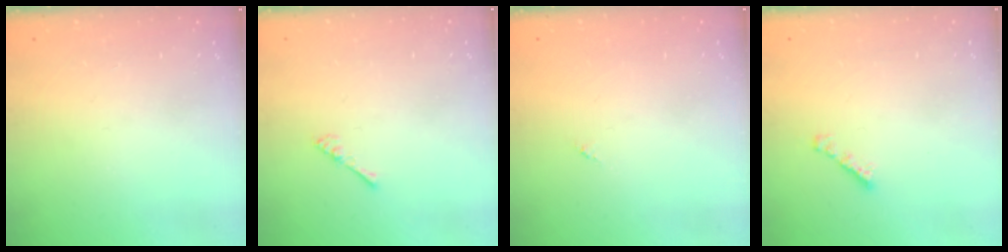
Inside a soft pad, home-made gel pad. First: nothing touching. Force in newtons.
{"total": 2.4, "press": 2.4, "slide": 0.5}
{"total": 0.0}
{"total": 1.9, "press": 1.9, "slide": 0.5}